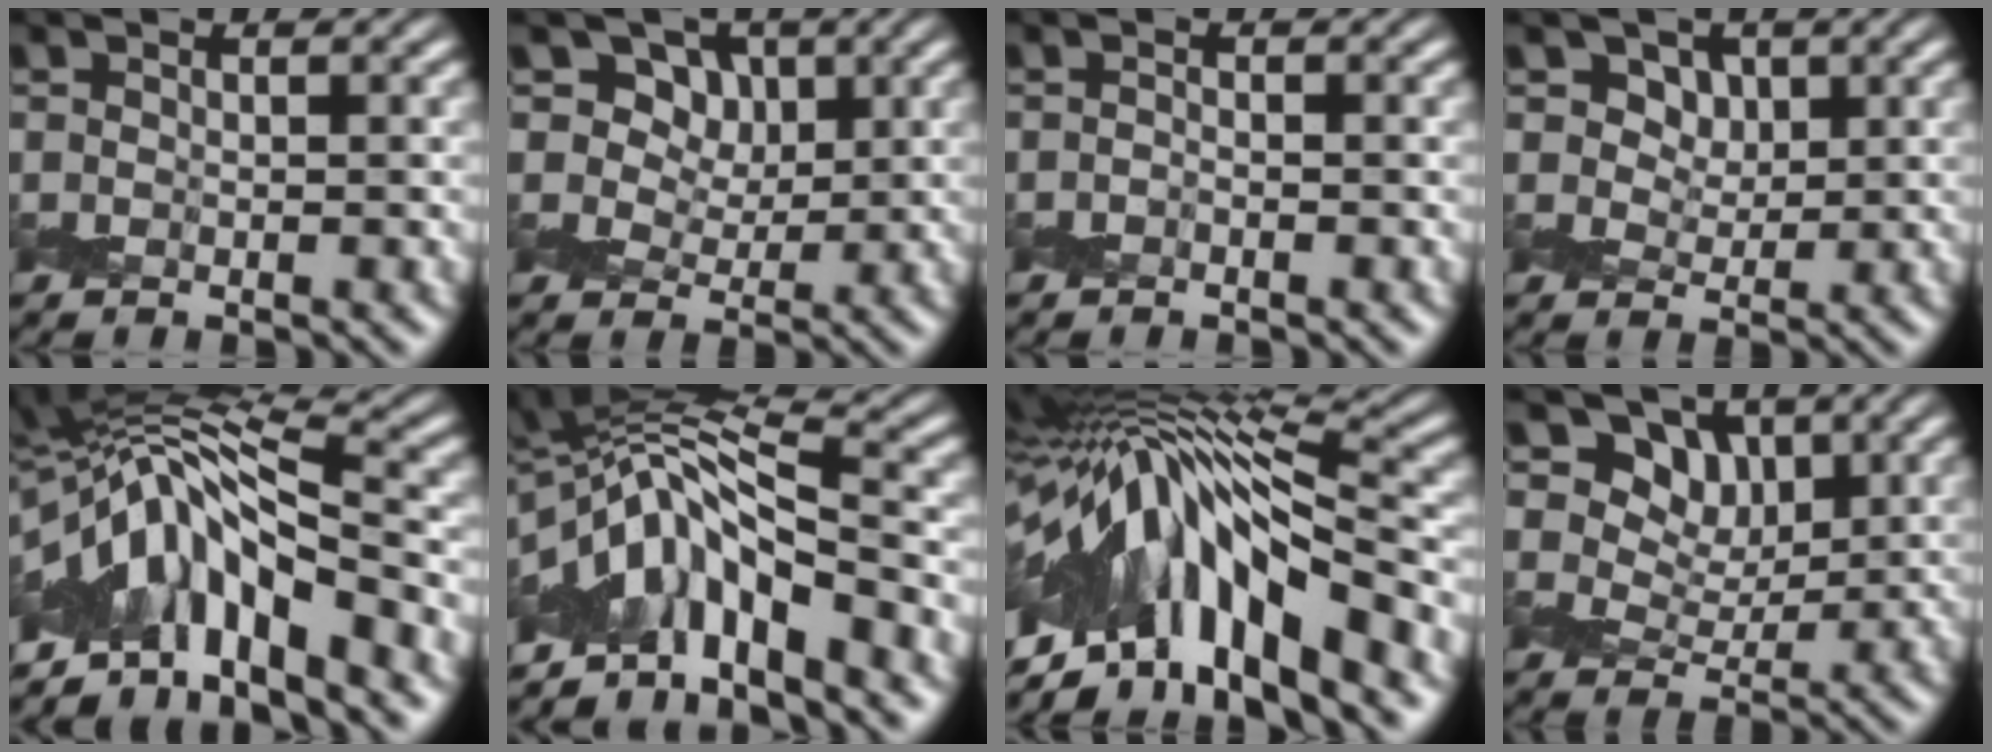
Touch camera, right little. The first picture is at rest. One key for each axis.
{"total": 8.2, "fx": 4.6, "fy": 5.6, "fz": 3.8, "tx": -0.042, "ty": 0.004, "tz": 0.055}
{"total": 0.5, "fx": -0.5, "fy": 0.0, "fz": 0.0, "tx": 0.004, "ty": 0.000, "tz": -0.014}
{"total": 5.3, "fx": 3.0, "fy": 3.5, "fz": 2.6, "tx": -0.045, "ty": -0.004, "tz": 0.038}
{"total": 8.3, "fx": -3.6, "fy": 2.5, "fz": 7.0, "tx": -0.102, "ty": 0.017, "tz": -0.080}
{"total": 6.7, "fx": -4.0, "fy": 2.0, "fz": 5.0, "tx": -0.071, "ty": 0.012, "tz": -0.087}
{"total": 12.6, "fx": -3.9, "fy": 3.6, "fz": 11.5, "tx": -0.186, "ty": 0.023, "tz": -0.064}
{"total": 8.9, "fx": 5.6, "fy": 5.5, "fz": 4.2, "tx": -0.074, "ty": -0.011, "tz": 0.096}